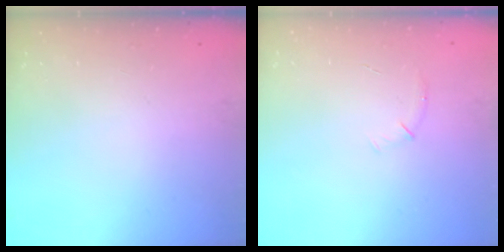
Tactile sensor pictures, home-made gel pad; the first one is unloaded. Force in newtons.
{"total": 5.5, "press": 5.2, "slide": 1.6}